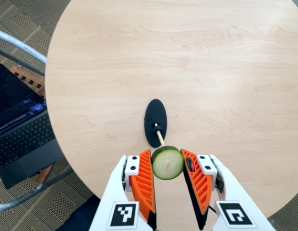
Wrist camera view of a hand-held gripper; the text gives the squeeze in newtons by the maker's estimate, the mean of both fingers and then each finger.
{"total": 8.2, "left": 7.8, "right": 8.5}